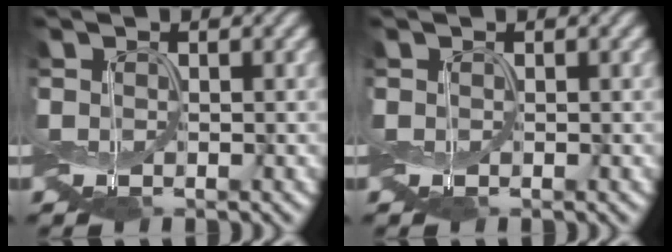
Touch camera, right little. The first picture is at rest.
{"total": 0.0}